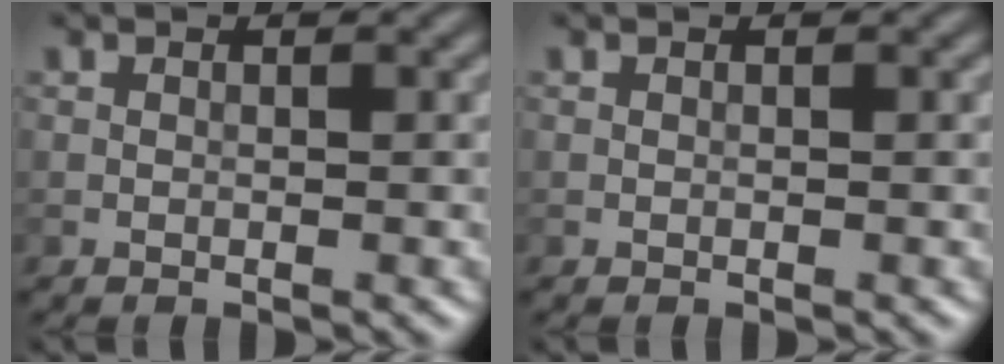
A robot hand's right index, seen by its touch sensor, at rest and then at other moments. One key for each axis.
{"total": 0.0}